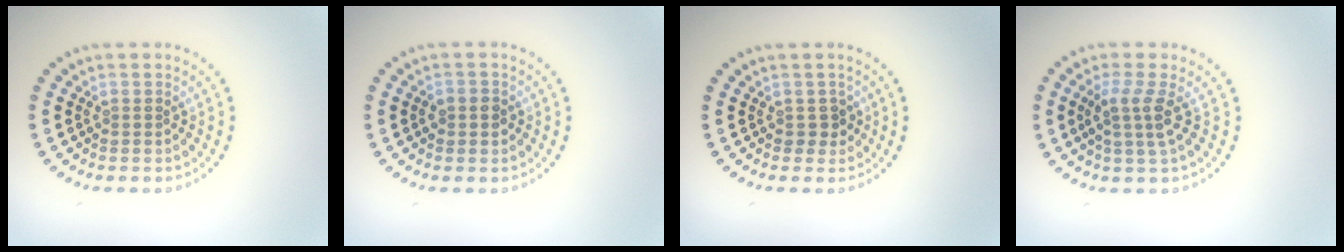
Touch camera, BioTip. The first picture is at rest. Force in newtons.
{"total": 1.6, "press": 1.6, "slide": 0.4}
{"total": 1.2, "press": 1.1, "slide": 0.5}
{"total": 2.5, "press": 1.9, "slide": 1.6}